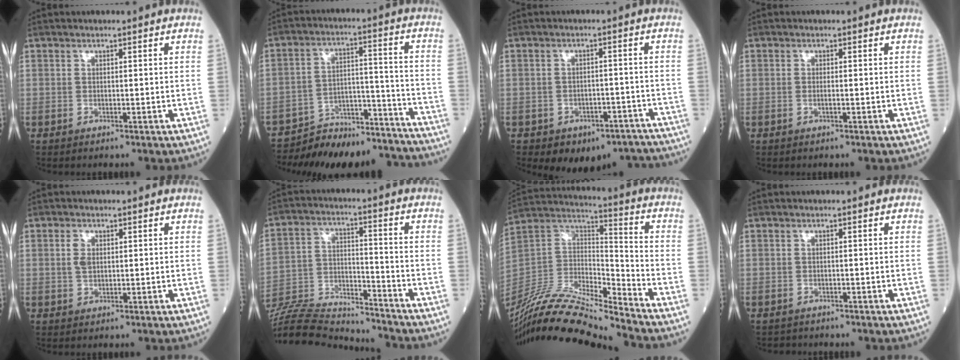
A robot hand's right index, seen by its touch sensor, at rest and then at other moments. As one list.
[{"total": 16.4, "force": [-15.8, 3.3, 3.3], "torque": [-0.029, 0.038, -0.228]}, {"total": 9.1, "force": [-7.2, 5.2, 2.2], "torque": [-0.006, 0.024, -0.083]}, {"total": 0.7, "force": [-0.3, 0.0, 0.7], "torque": [-0.013, -0.001, -0.006]}, {"total": 2.2, "force": [0.5, 1.3, 1.7], "torque": [-0.038, 0.003, 0.011]}, {"total": 20.2, "force": [-19.3, 2.0, 5.5], "torque": [-0.136, -0.003, -0.325]}, {"total": 19.2, "force": [-17.6, 0.2, 7.7], "torque": [-0.158, 0.019, -0.332]}, {"total": 1.1, "force": [-1.0, 0.4, -0.3], "torque": [-0.003, -0.003, -0.018]}]